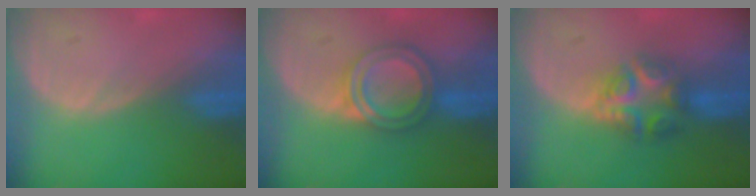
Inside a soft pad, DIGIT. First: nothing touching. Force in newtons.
{"total": 6.2, "press": 5.4, "slide": 3.0}
{"total": 6.3, "press": 6.2, "slide": 1.5}